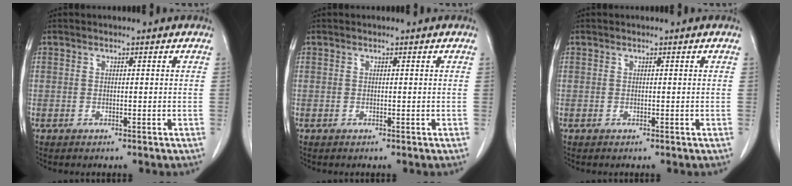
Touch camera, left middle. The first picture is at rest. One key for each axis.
{"total": 0.0}
{"total": 0.0}